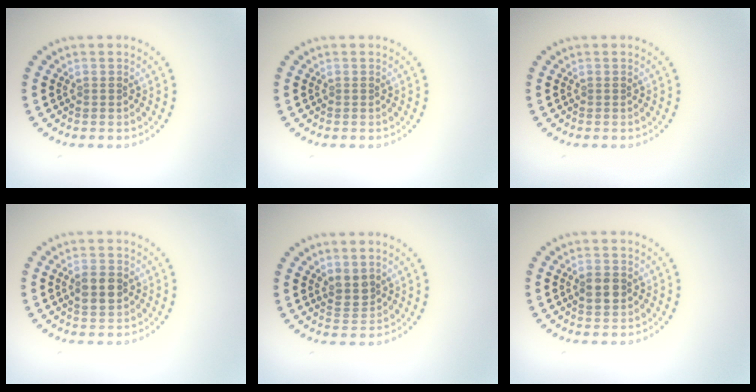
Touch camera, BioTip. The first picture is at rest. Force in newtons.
{"total": 0.0}
{"total": 0.0}
{"total": 2.8, "press": 2.8, "slide": 0.1}
{"total": 2.0, "press": 1.8, "slide": 0.9}
{"total": 2.7, "press": 2.7, "slide": 0.1}